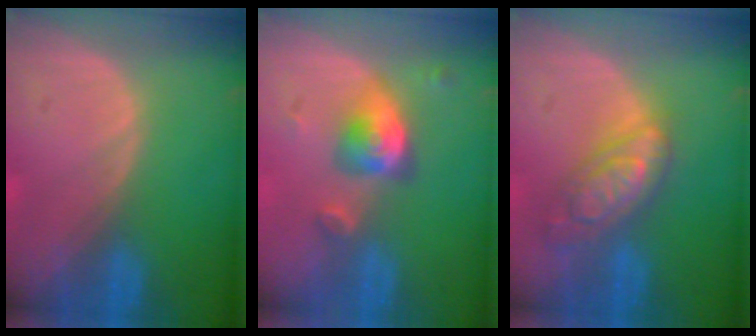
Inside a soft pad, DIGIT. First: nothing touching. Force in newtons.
{"total": 5.0, "press": 4.9, "slide": 0.4}
{"total": 7.2, "press": 7.2, "slide": 0.6}